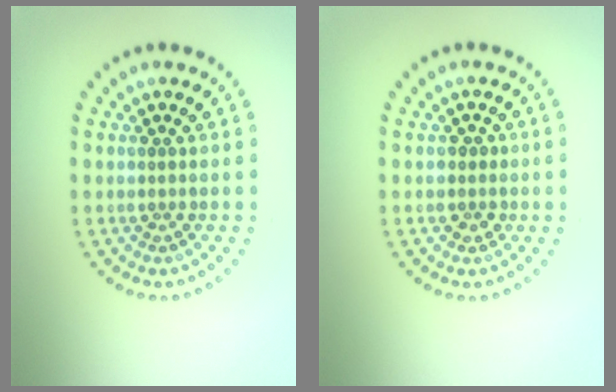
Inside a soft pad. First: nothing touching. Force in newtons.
{"total": 1.3, "press": 1.1, "slide": 0.7}